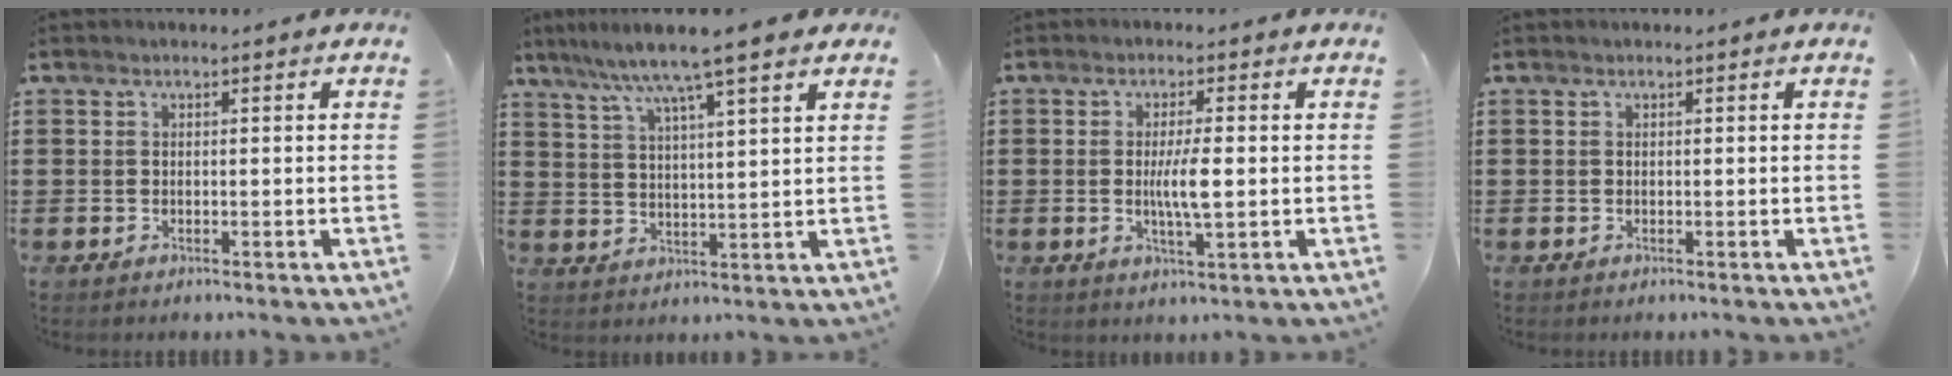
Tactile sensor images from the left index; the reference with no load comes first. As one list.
[{"total": 7.7, "force": [6.1, -0.3, 4.8], "torque": [-0.112, -0.023, 0.103]}, {"total": 4.8, "force": [-0.1, 0.8, 4.7], "torque": [-0.092, -0.003, -0.007]}, {"total": 0.0}]